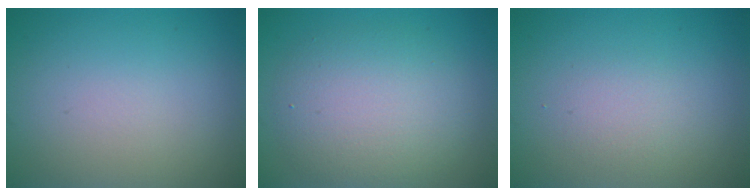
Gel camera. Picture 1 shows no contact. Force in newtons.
{"total": 5.8, "press": 5.8, "slide": 0.2}
{"total": 1.5, "press": 1.5, "slide": 0.0}